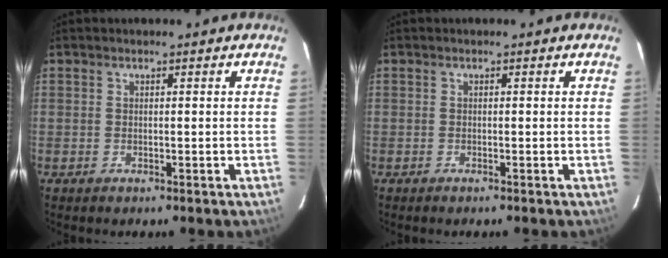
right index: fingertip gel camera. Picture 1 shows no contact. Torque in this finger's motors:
{"motor_torque": [-0.07, -0.04, 0.05, 0.01]}